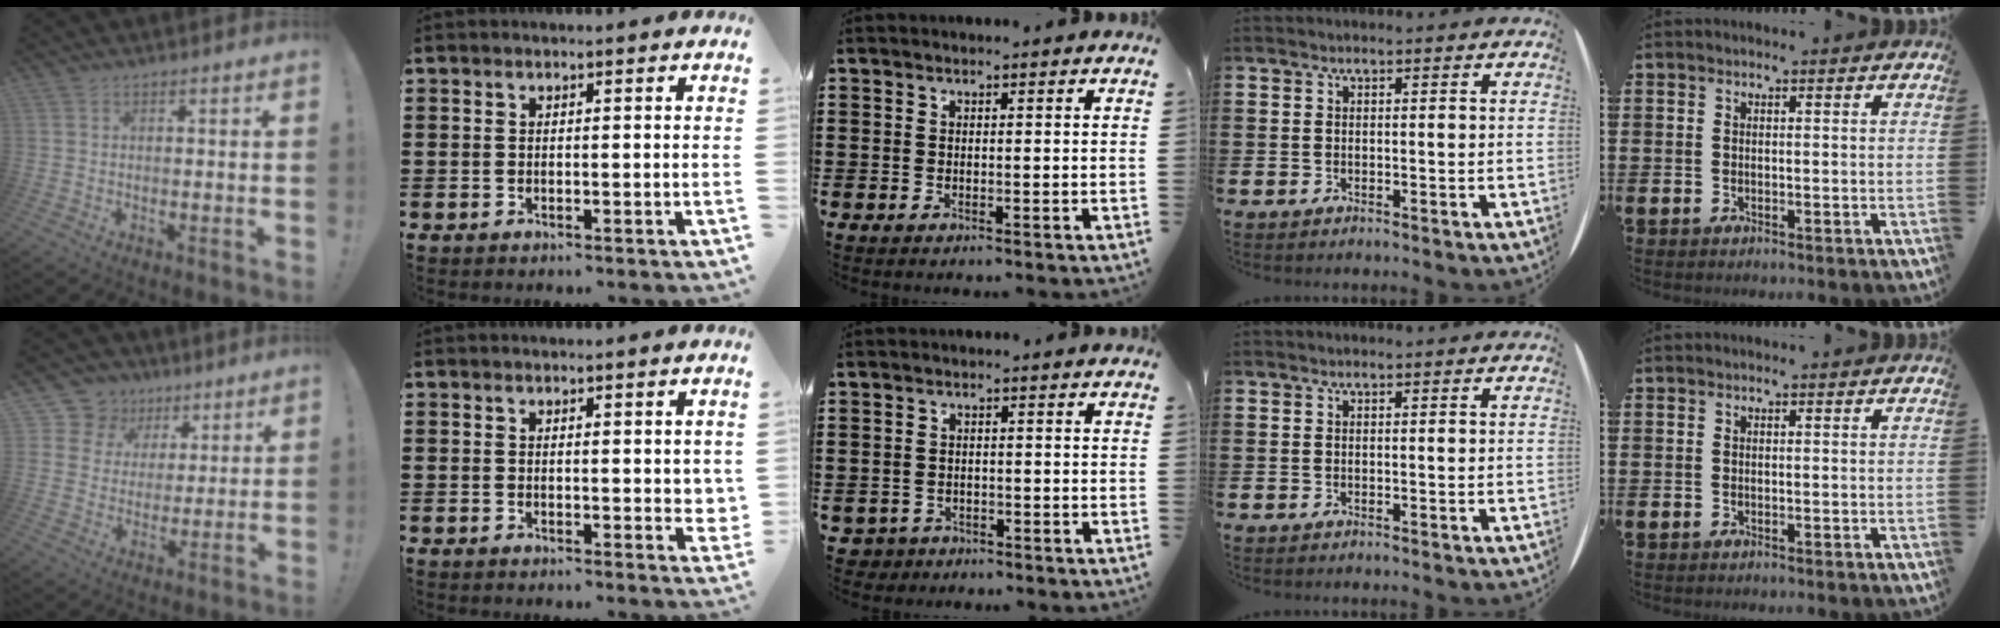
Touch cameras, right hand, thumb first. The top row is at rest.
{"thumb": {"total": 9.8, "force": [5.0, 8.2, 2.1], "torque": [-0.030, -0.038, 0.102]}, "index": {"total": 2.0, "force": [0.7, 0.7, 1.7], "torque": [-0.017, -0.001, 0.009]}, "middle": {"total": 2.0, "force": [-1.8, 0.8, -0.2], "torque": [-0.006, -0.003, -0.041]}}